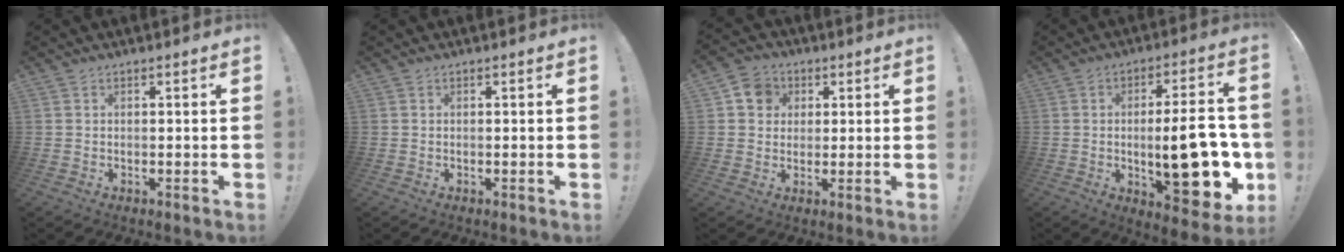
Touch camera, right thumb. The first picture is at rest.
{"total": 0.0}
{"total": 7.8, "force": [2.1, 7.0, 2.7], "torque": [-0.039, 0.001, 0.044]}
{"total": 21.6, "force": [-3.2, 7.7, 19.9], "torque": [-0.273, 0.003, -0.040]}